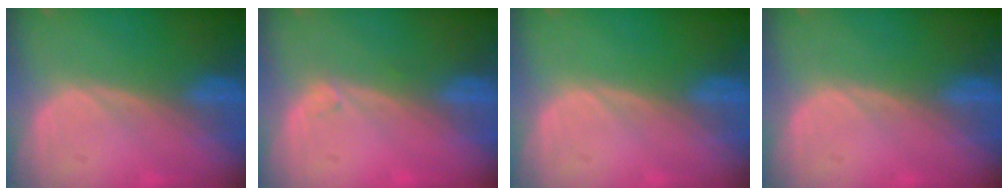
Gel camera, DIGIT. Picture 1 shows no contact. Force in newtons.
{"total": 0.6, "press": 0.6, "slide": 0.2}
{"total": 0.0}
{"total": 0.0}